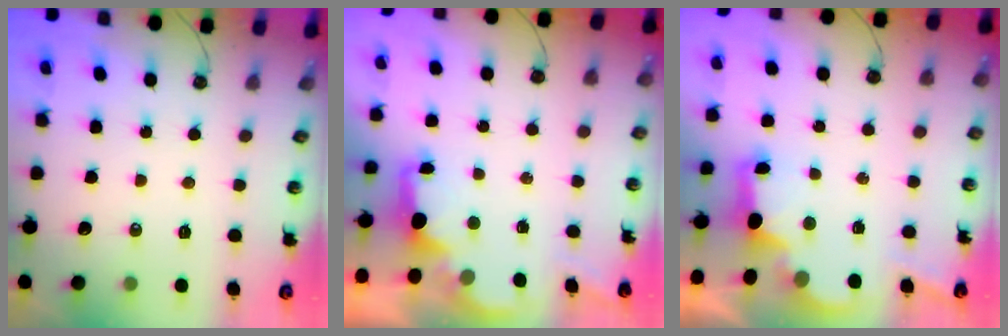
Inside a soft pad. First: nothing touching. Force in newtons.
{"total": 2.1, "press": 1.9, "slide": 0.8}
{"total": 2.9, "press": 2.8, "slide": 0.9}